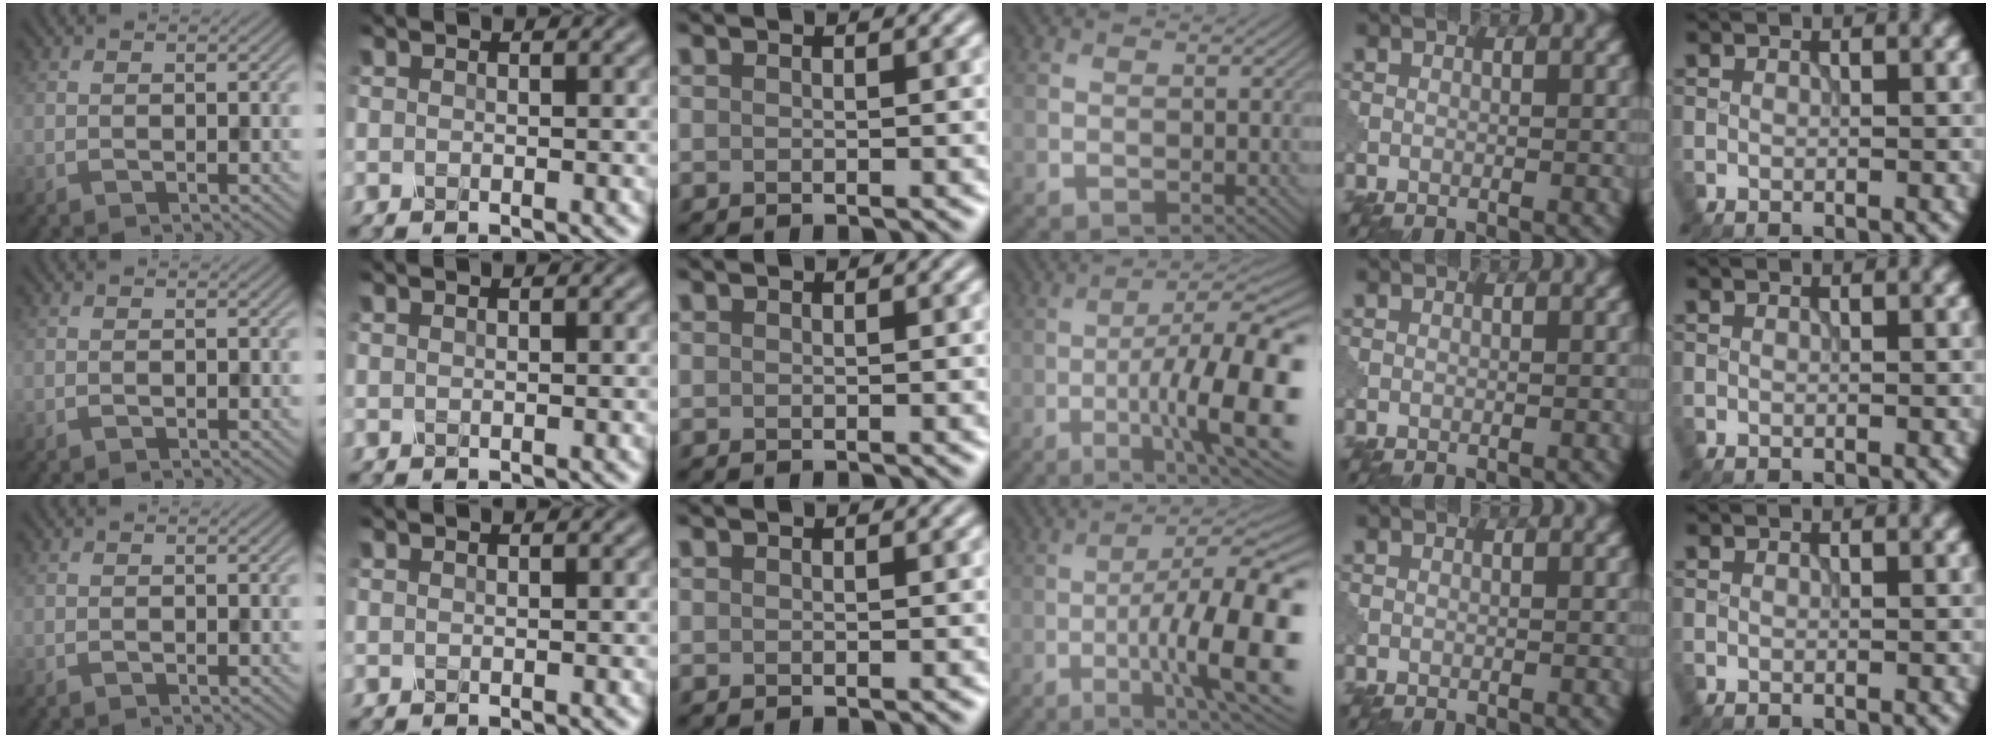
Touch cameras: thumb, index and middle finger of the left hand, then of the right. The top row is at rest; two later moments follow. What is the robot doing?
{"motion": "shake", "object": "sieve"}